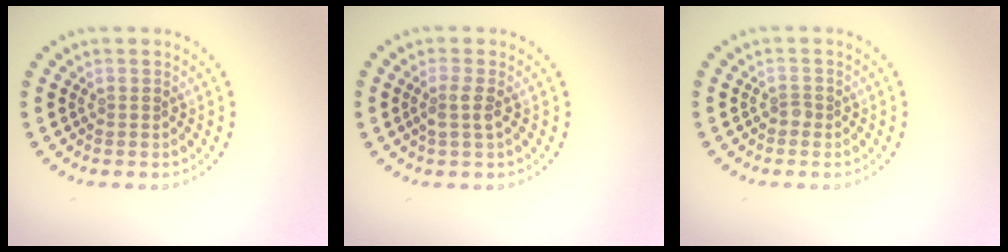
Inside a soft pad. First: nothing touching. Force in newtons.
{"total": 1.5, "press": 1.3, "slide": 0.9}
{"total": 0.8, "press": 0.5, "slide": 0.6}